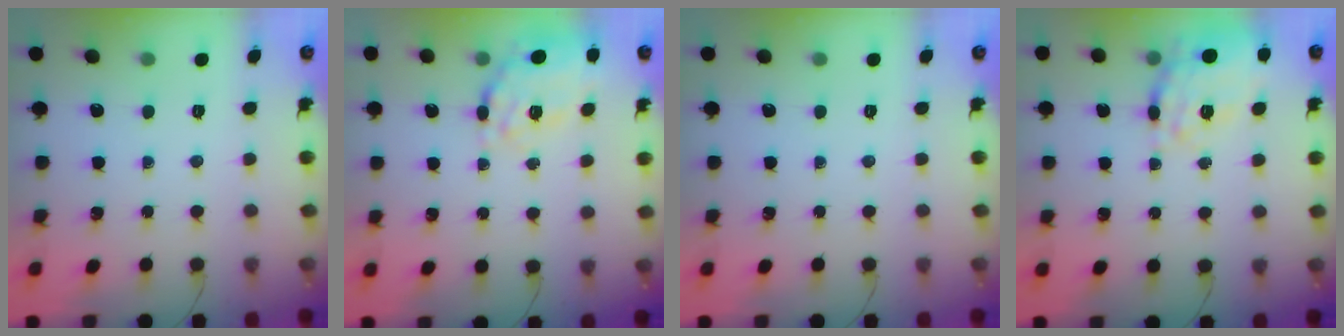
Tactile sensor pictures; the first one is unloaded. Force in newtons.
{"total": 20.5, "press": 20.2, "slide": 3.8}
{"total": 0.0}
{"total": 17.9, "press": 17.8, "slide": 1.9}